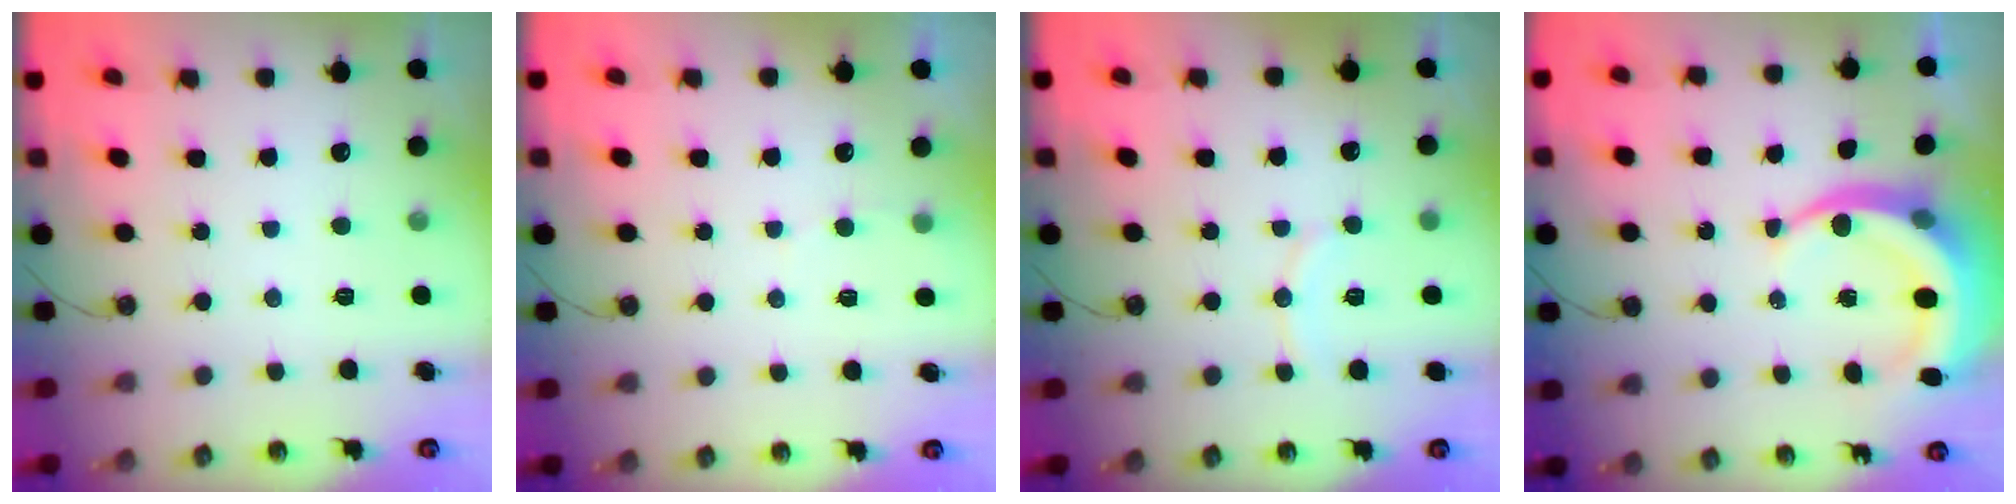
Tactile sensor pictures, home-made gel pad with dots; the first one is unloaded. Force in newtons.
{"total": 2.8, "press": 2.8, "slide": 0.2}
{"total": 6.3, "press": 6.2, "slide": 0.8}
{"total": 9.1, "press": 9.0, "slide": 1.2}